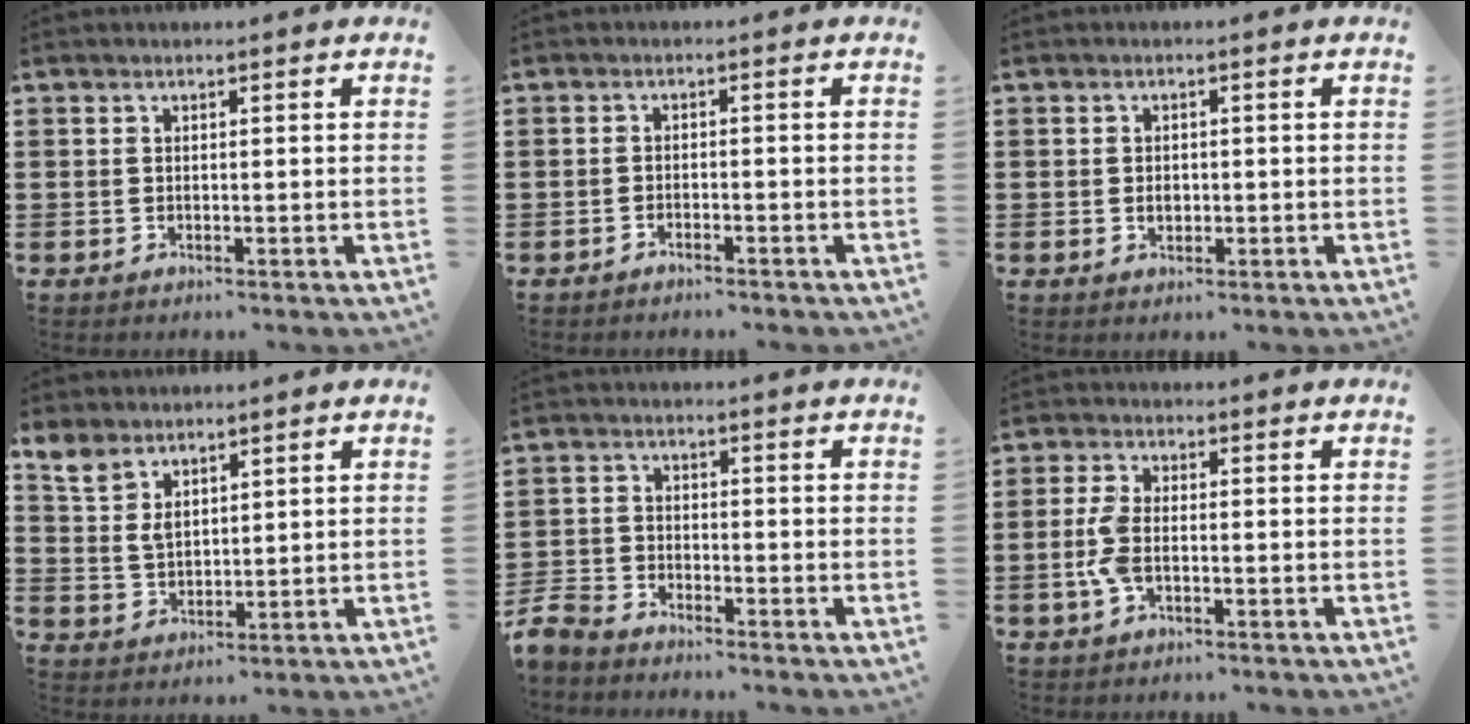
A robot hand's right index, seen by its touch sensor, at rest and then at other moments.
{"total": 1.2, "force": [-1.2, 0.1, 0.2], "torque": [-0.008, 0.001, -0.023]}
{"total": 1.5, "force": [-0.2, 1.1, 1.0], "torque": [-0.020, 0.006, -0.005]}
{"total": 4.4, "force": [3.3, 2.3, 1.9], "torque": [-0.048, 0.001, 0.062]}
{"total": 4.3, "force": [-4.1, 0.9, 0.6], "torque": [-0.042, -0.009, -0.094]}
{"total": 4.8, "force": [-0.8, 2.3, 4.2], "torque": [-0.112, -0.008, -0.024]}